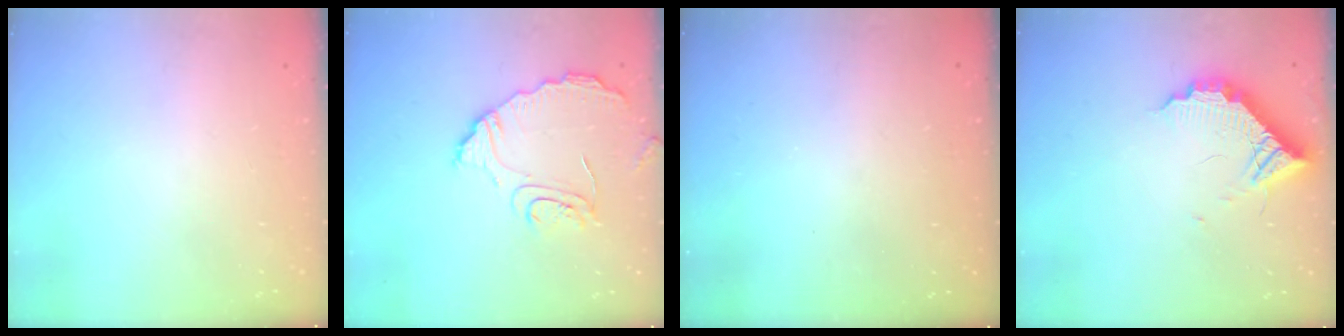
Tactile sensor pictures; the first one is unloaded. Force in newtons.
{"total": 10.6, "press": 10.6, "slide": 0.7}
{"total": 3.3, "press": 3.3, "slide": 0.3}
{"total": 11.1, "press": 11.1, "slide": 0.5}